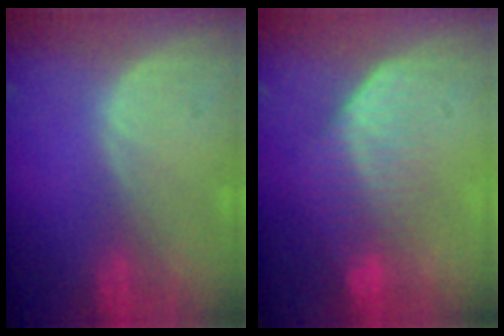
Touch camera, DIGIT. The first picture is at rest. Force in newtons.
{"total": 7.3, "press": 6.3, "slide": 3.7}